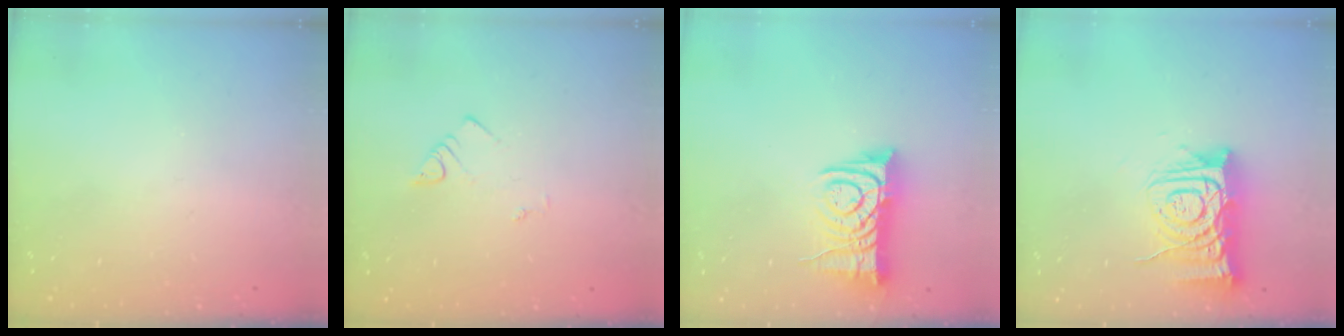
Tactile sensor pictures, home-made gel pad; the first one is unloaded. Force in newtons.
{"total": 2.1, "press": 2.1, "slide": 0.4}
{"total": 10.7, "press": 10.6, "slide": 1.2}
{"total": 12.6, "press": 12.6, "slide": 1.1}